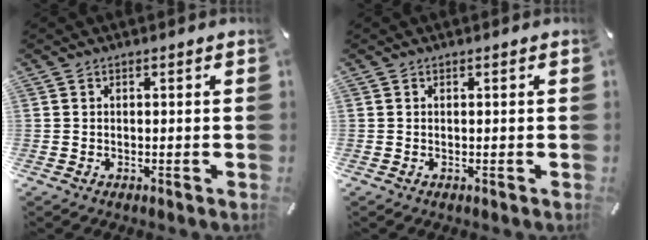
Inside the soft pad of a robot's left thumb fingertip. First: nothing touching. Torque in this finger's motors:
{"motor_torque": [-0.05, -0.04, 0.02, -0.02, 0.00]}